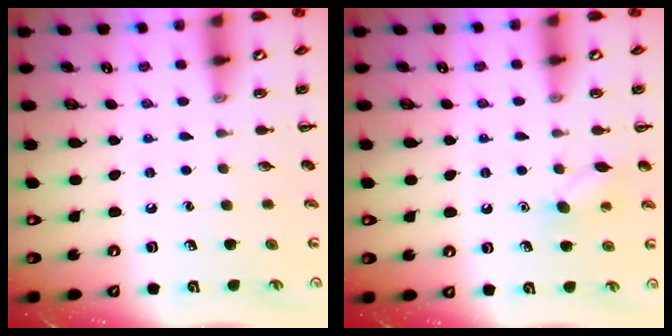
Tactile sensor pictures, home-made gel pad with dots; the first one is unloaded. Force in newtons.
{"total": 7.2, "press": 7.0, "slide": 1.9}